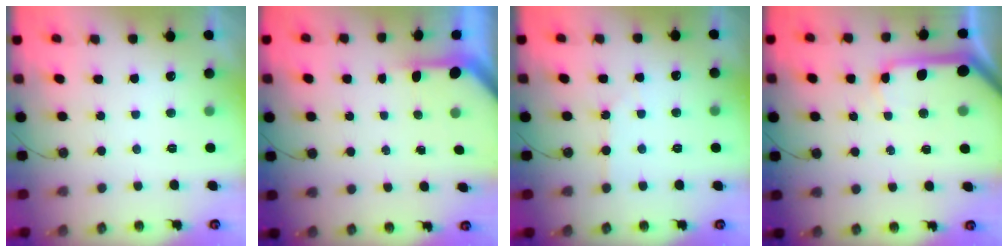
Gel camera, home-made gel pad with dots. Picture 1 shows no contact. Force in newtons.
{"total": 3.1, "press": 3.1, "slide": 0.2}
{"total": 3.6, "press": 3.6, "slide": 0.6}
{"total": 12.8, "press": 12.7, "slide": 1.4}